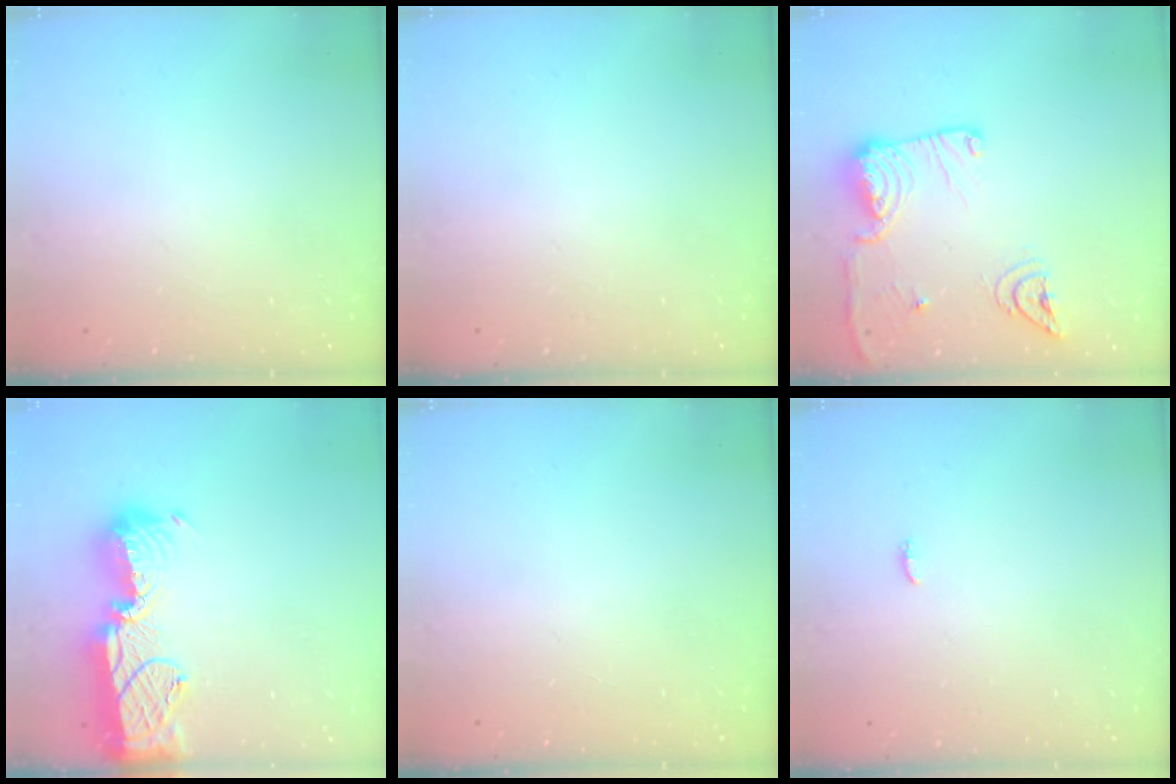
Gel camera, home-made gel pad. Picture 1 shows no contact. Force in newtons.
{"total": 0.0}
{"total": 15.4, "press": 15.3, "slide": 1.9}
{"total": 17.8, "press": 17.8, "slide": 1.2}
{"total": 0.0}
{"total": 5.6, "press": 3.4, "slide": 4.4}